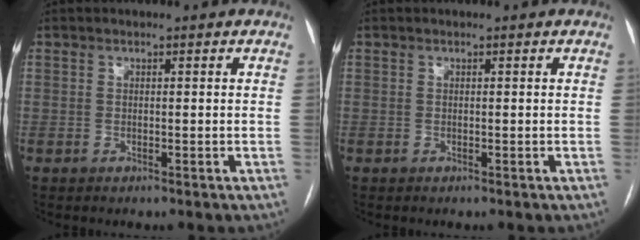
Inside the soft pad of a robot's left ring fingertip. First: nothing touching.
{"total": 0.0}